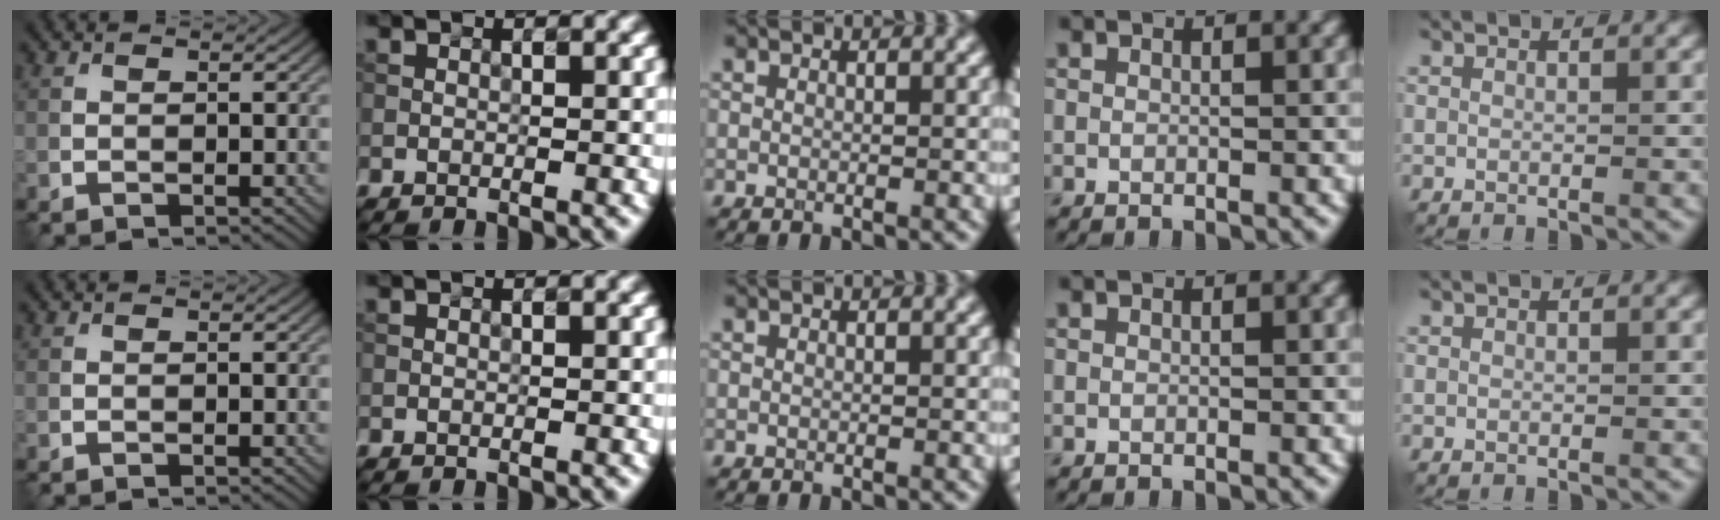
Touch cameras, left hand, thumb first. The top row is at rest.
{}